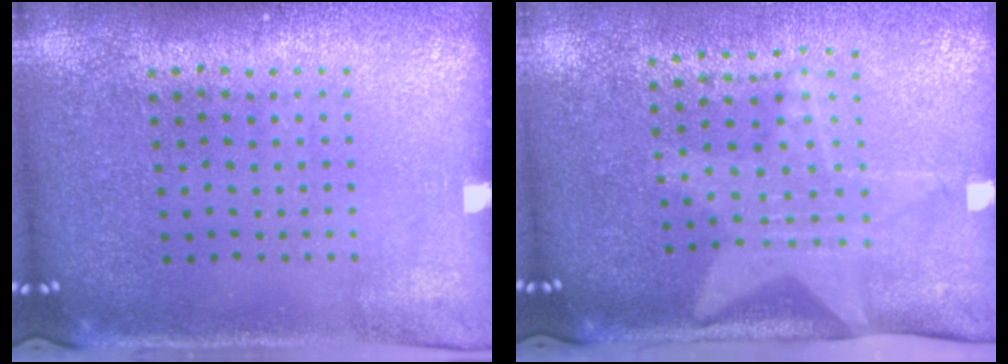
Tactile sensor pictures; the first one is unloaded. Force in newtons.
{"total": 2.1, "press": 1.5, "slide": 1.4}